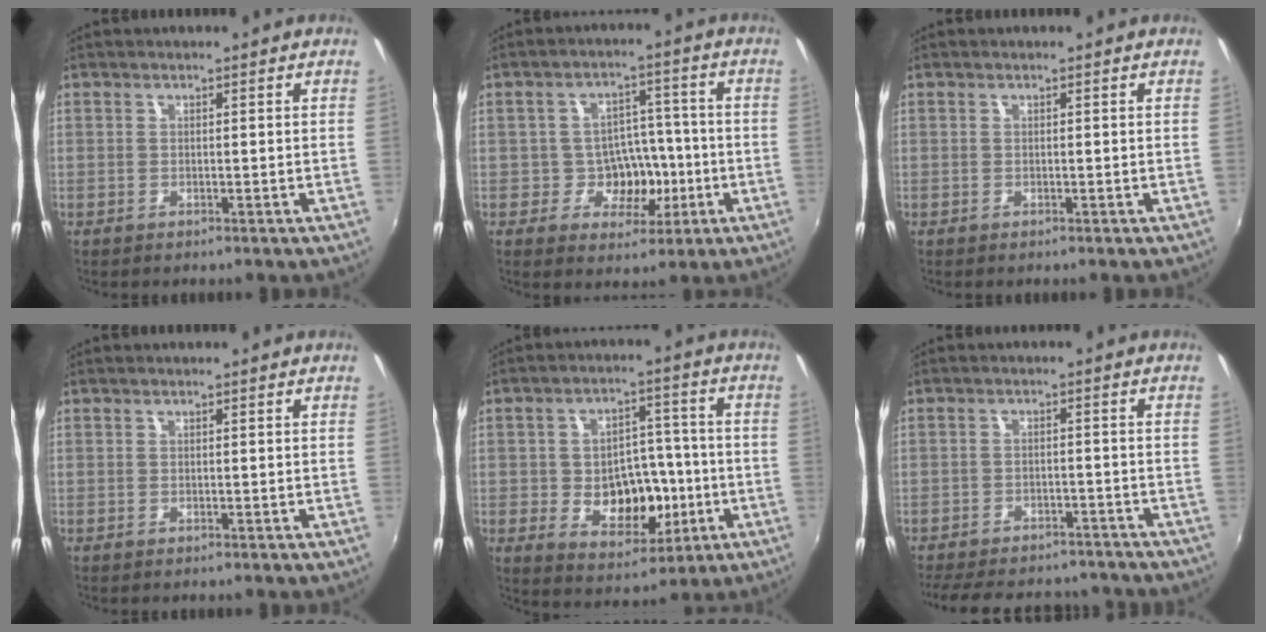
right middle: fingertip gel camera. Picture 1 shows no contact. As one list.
[{"total": 7.6, "force": [-2.0, 6.6, 3.3], "torque": [-0.061, 0.013, -0.019]}, {"total": 0.0}, {"total": 0.0}, {"total": 13.2, "force": [-2.8, 9.2, 9.0], "torque": [-0.163, 0.008, -0.022]}, {"total": 17.4, "force": [-14.6, 6.6, 6.7], "torque": [-0.154, 0.001, -0.196]}]